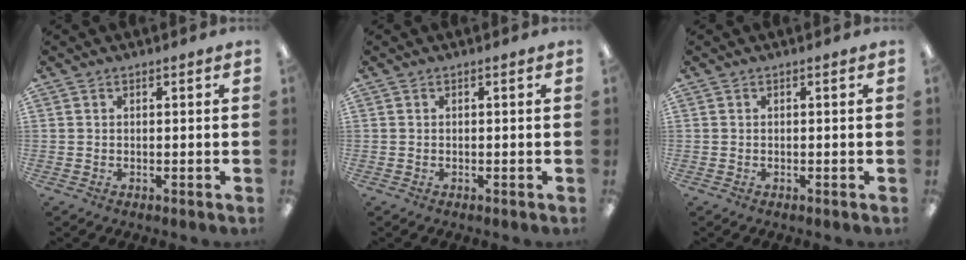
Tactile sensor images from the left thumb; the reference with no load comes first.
{"total": 0.0}
{"total": 0.0}